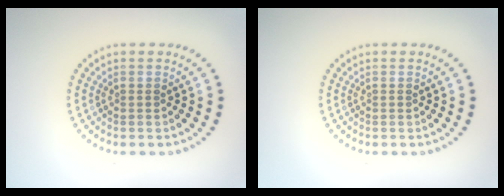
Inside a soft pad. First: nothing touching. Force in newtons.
{"total": 0.0}